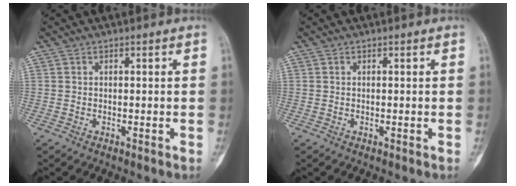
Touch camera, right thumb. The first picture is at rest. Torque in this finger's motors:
{"motor_torque": [0.28, 0.13, -0.18, 0.08, 0.03]}